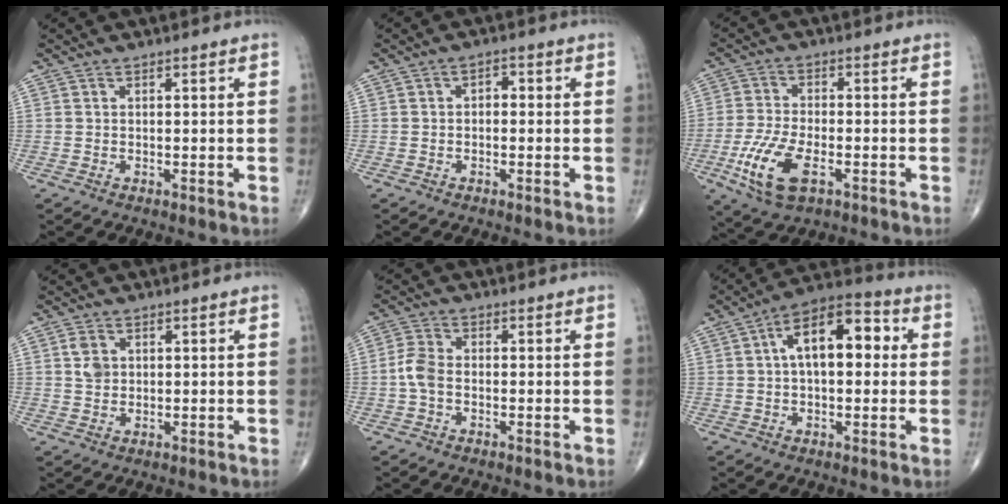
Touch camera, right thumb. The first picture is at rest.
{"total": 2.0, "force": [-0.1, 1.4, 1.4], "torque": [-0.007, 0.010, -0.009]}
{"total": 10.9, "force": [-4.1, 5.0, 8.8], "torque": [-0.188, 0.004, -0.073]}
{"total": 3.0, "force": [0.8, 2.3, 1.8], "torque": [-0.022, -0.002, 0.017]}
{"total": 4.1, "force": [-0.8, 2.6, 3.0], "torque": [-0.069, 0.011, -0.023]}
{"total": 13.4, "force": [2.2, 7.1, 11.2], "torque": [-0.158, 0.035, 0.023]}